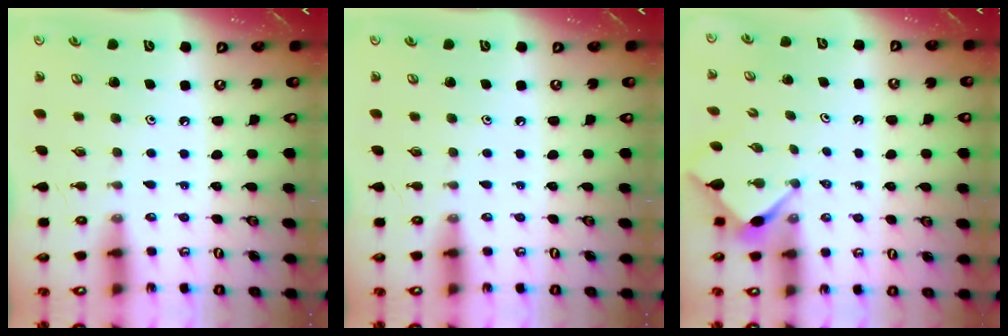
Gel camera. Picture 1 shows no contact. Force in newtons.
{"total": 0.0}
{"total": 2.9, "press": 2.9, "slide": 0.3}